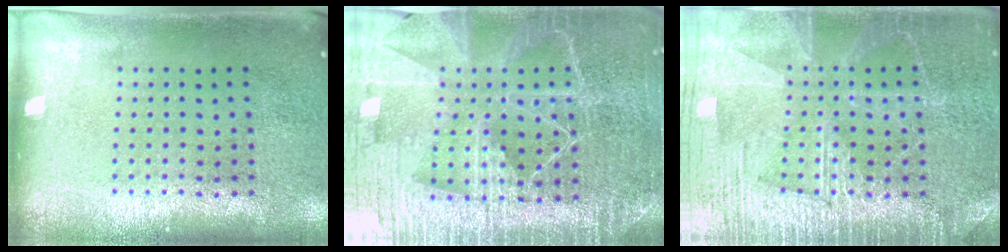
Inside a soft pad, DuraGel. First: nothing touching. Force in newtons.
{"total": 5.9, "press": 5.2, "slide": 2.8}
{"total": 3.6, "press": 3.6, "slide": 0.5}